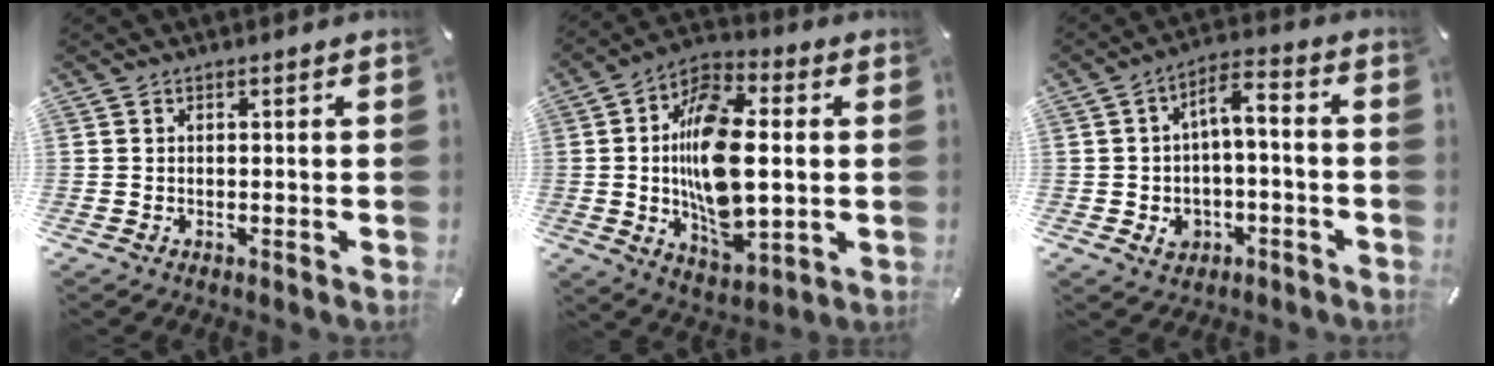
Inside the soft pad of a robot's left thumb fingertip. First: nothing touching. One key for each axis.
{"total": 17.4, "fx": -0.3, "fy": 10.2, "fz": 14.1, "tx": -0.266, "ty": -0.003, "tz": -0.007}
{"total": 7.0, "fx": -1.4, "fy": 4.8, "fz": 5.0, "tx": -0.080, "ty": 0.009, "tz": -0.024}